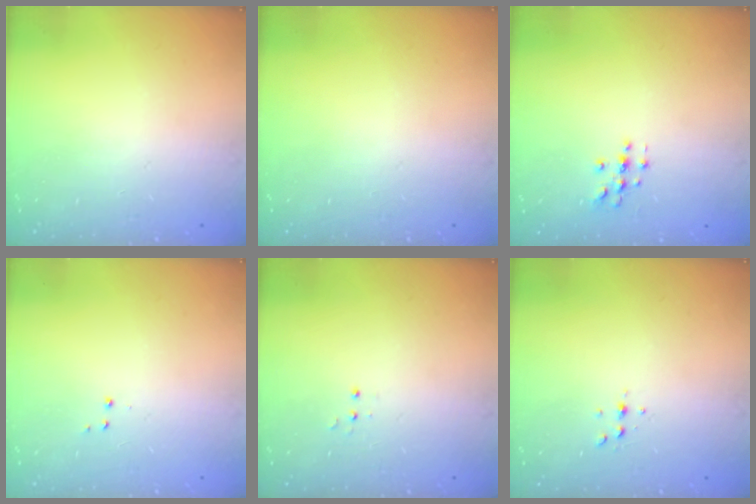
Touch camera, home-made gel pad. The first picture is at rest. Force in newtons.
{"total": 0.0}
{"total": 2.7, "press": 2.7, "slide": 0.3}
{"total": 2.8, "press": 2.7, "slide": 0.5}
{"total": 3.4, "press": 3.3, "slide": 0.7}
{"total": 3.7, "press": 3.6, "slide": 0.5}